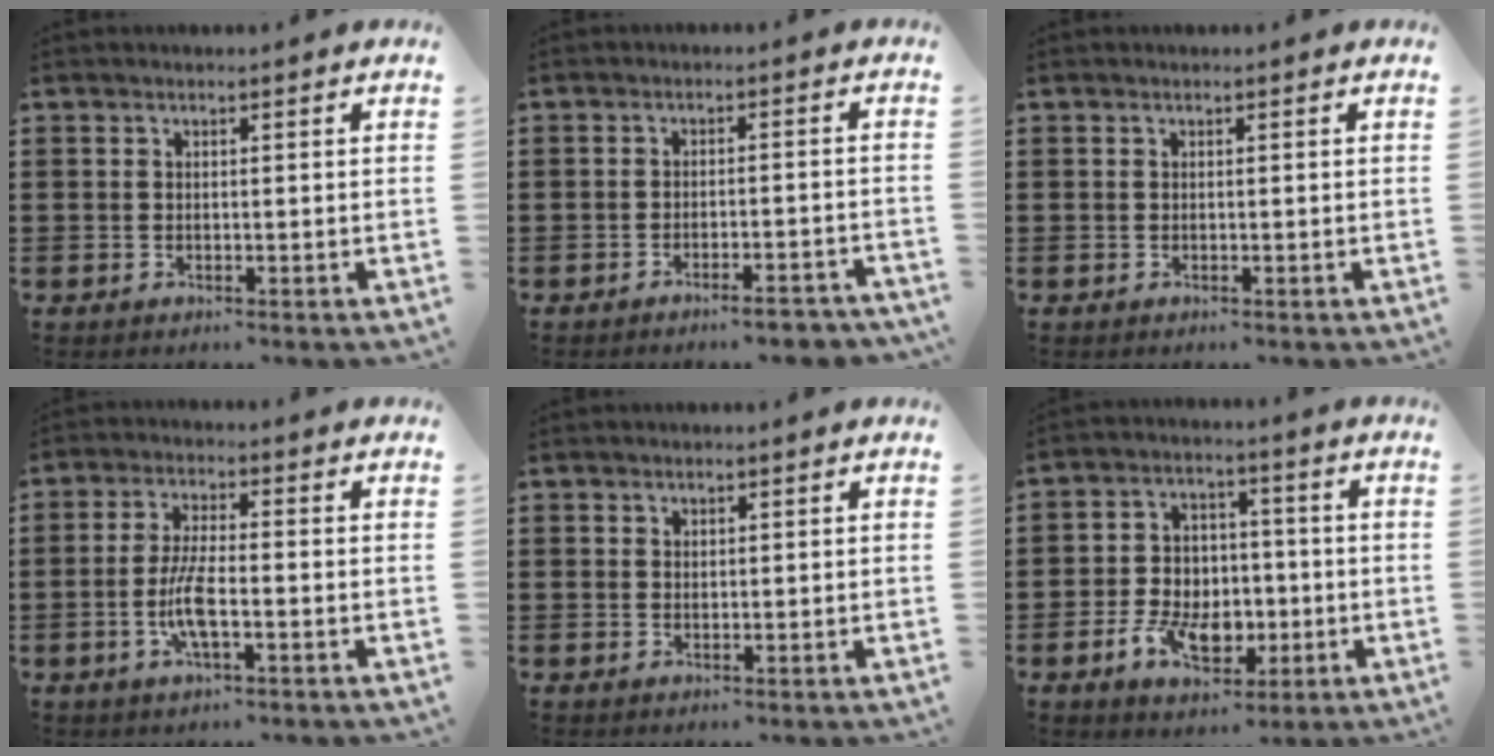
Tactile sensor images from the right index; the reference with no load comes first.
{"total": 3.6, "force": [-3.1, -0.1, 1.7], "torque": [-0.028, -0.004, -0.058]}
{"total": 0.0}
{"total": 6.1, "force": [-1.8, 1.5, 5.7], "torque": [-0.129, -0.010, -0.041]}
{"total": 0.9, "force": [0.7, 0.5, 0.1], "torque": [-0.004, 0.001, 0.014]}
{"total": 8.3, "force": [-2.5, 6.0, 5.2], "torque": [-0.096, 0.018, -0.042]}